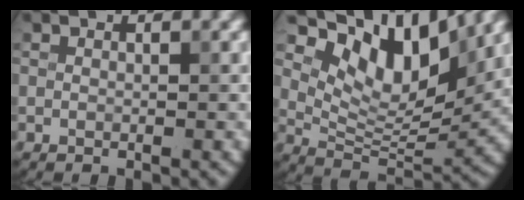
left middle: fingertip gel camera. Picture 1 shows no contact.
{"total": 9.6, "force": [5.3, 4.5, 6.6], "torque": [-0.107, -0.004, 0.096]}